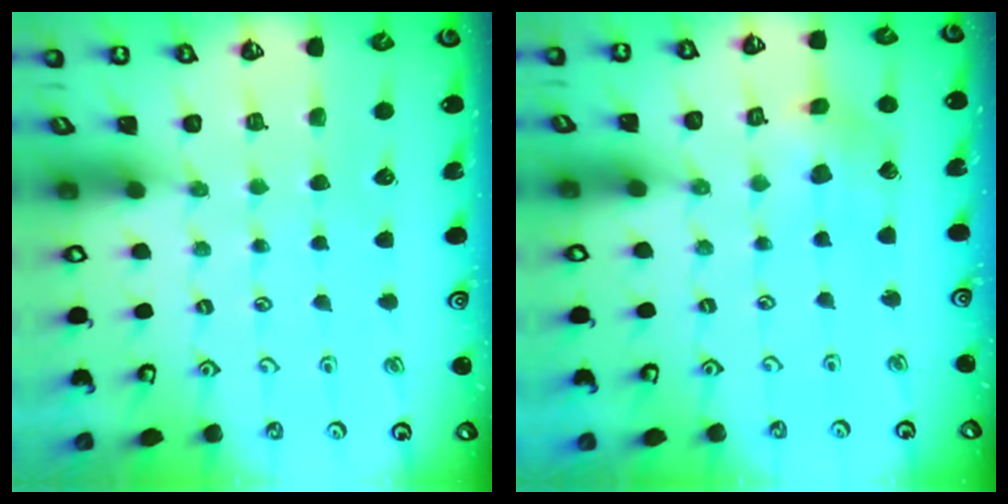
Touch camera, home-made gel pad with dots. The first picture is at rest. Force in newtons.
{"total": 4.5, "press": 4.5, "slide": 0.6}